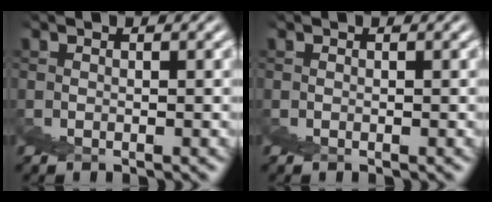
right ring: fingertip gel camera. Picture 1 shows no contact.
{"total": 0.0}